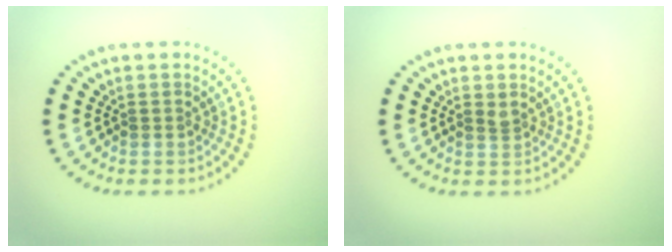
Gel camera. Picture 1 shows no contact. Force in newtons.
{"total": 0.8, "press": 0.5, "slide": 0.5}